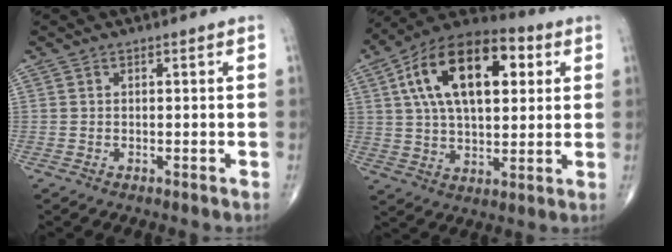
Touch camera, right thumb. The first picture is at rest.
{"total": 21.3, "force": [6.2, 11.2, 17.1], "torque": [-0.270, 0.010, 0.094]}